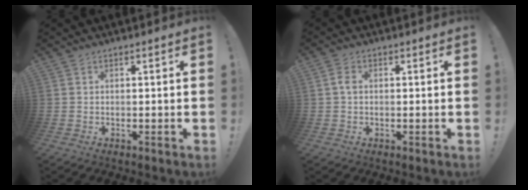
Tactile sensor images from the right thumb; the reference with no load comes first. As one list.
[{"total": 2.9, "force": [0.3, 1.8, 2.2], "torque": [-0.036, 0.004, 0.004]}]